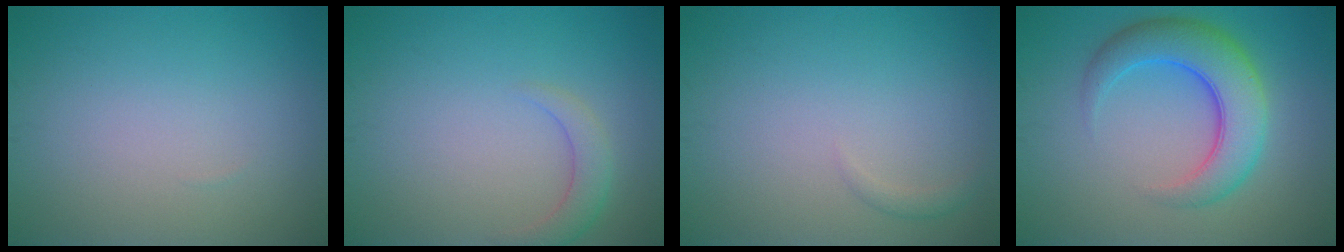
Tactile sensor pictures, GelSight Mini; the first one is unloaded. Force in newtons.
{"total": 2.1, "press": 2.1, "slide": 0.2}
{"total": 0.8, "press": 0.8, "slide": 0.0}
{"total": 6.6, "press": 6.6, "slide": 0.2}